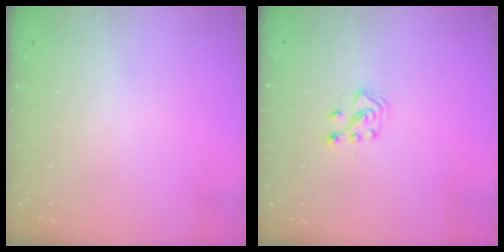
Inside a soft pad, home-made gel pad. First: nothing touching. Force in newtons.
{"total": 5.7, "press": 5.7, "slide": 0.8}